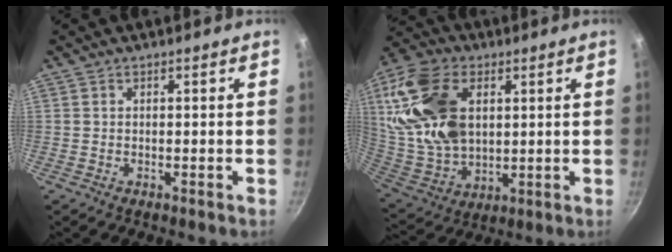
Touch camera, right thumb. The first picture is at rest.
{"total": 21.8, "force": [5.3, 13.6, 16.2], "torque": [-0.334, -0.012, 0.104]}